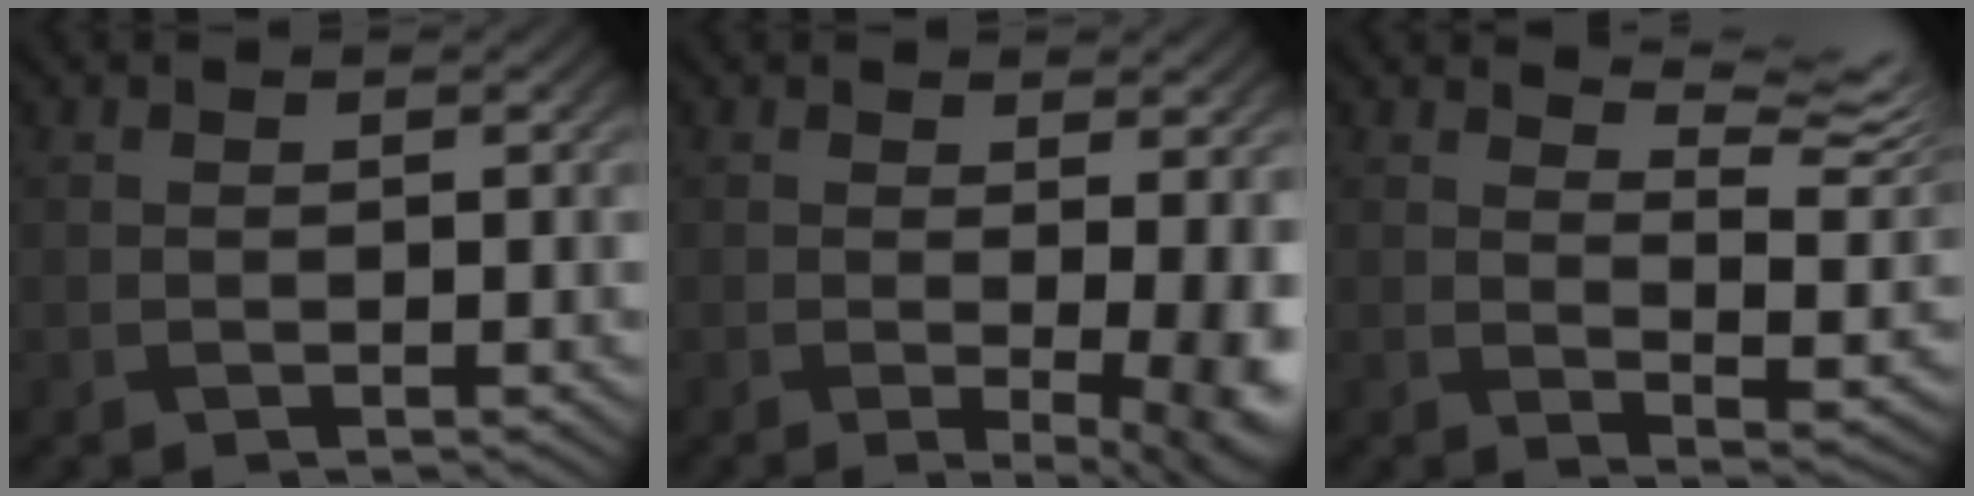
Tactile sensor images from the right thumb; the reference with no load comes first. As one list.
[{"total": 7.3, "force": [-0.8, 2.2, 7.0], "torque": [-0.070, -0.009, -0.002]}, {"total": 9.7, "force": [7.0, 2.2, 6.3], "torque": [-0.113, -0.004, 0.111]}]